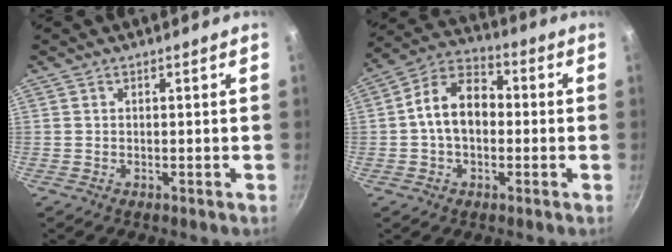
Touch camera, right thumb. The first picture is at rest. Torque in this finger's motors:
{"motor_torque": [0.71, 2.43, 1.26, -0.39, 0.11]}